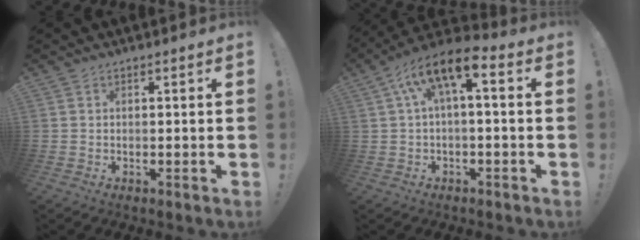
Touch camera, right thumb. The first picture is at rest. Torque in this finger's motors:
{"motor_torque": [0.53, 0.69, 0.14, 0.14, 0.11]}